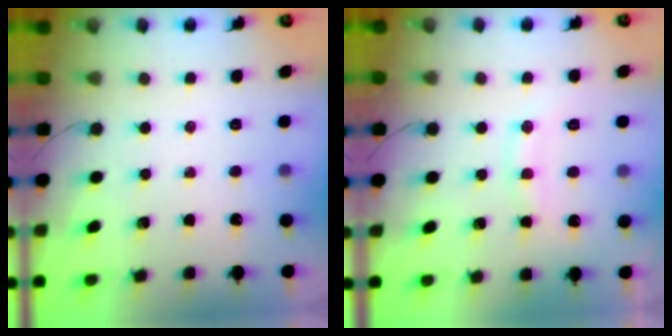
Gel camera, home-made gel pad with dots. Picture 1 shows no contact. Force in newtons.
{"total": 10.1, "press": 10.0, "slide": 1.0}